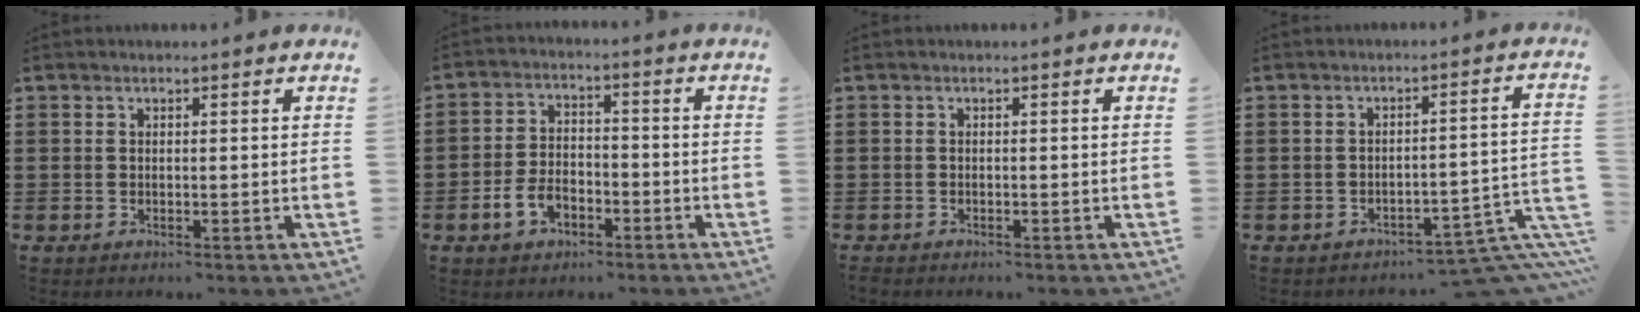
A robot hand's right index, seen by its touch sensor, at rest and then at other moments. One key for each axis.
{"total": 4.8, "fx": -2.7, "fy": 3.0, "fz": 2.6, "tx": -0.068, "ty": 0.006, "tz": -0.057}
{"total": 0.6, "fx": -0.6, "fy": 0.1, "fz": 0.0, "tx": -0.001, "ty": -0.001, "tz": -0.012}
{"total": 5.3, "fx": -4.3, "fy": 0.9, "fz": 3.0, "tx": -0.049, "ty": -0.004, "tz": -0.080}